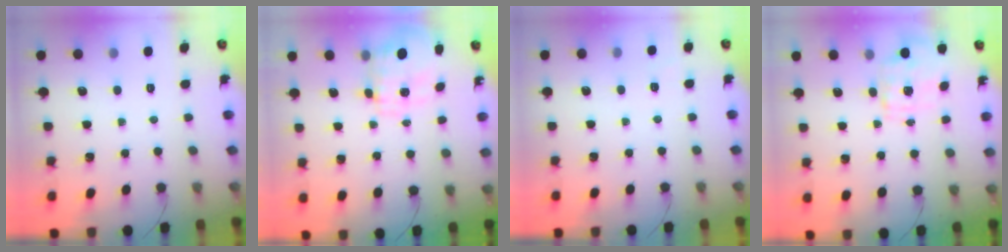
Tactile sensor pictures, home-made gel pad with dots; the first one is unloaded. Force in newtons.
{"total": 3.4, "press": 3.3, "slide": 1.1}
{"total": 5.5, "press": 5.3, "slide": 1.5}
{"total": 1.7, "press": 1.6, "slide": 0.5}